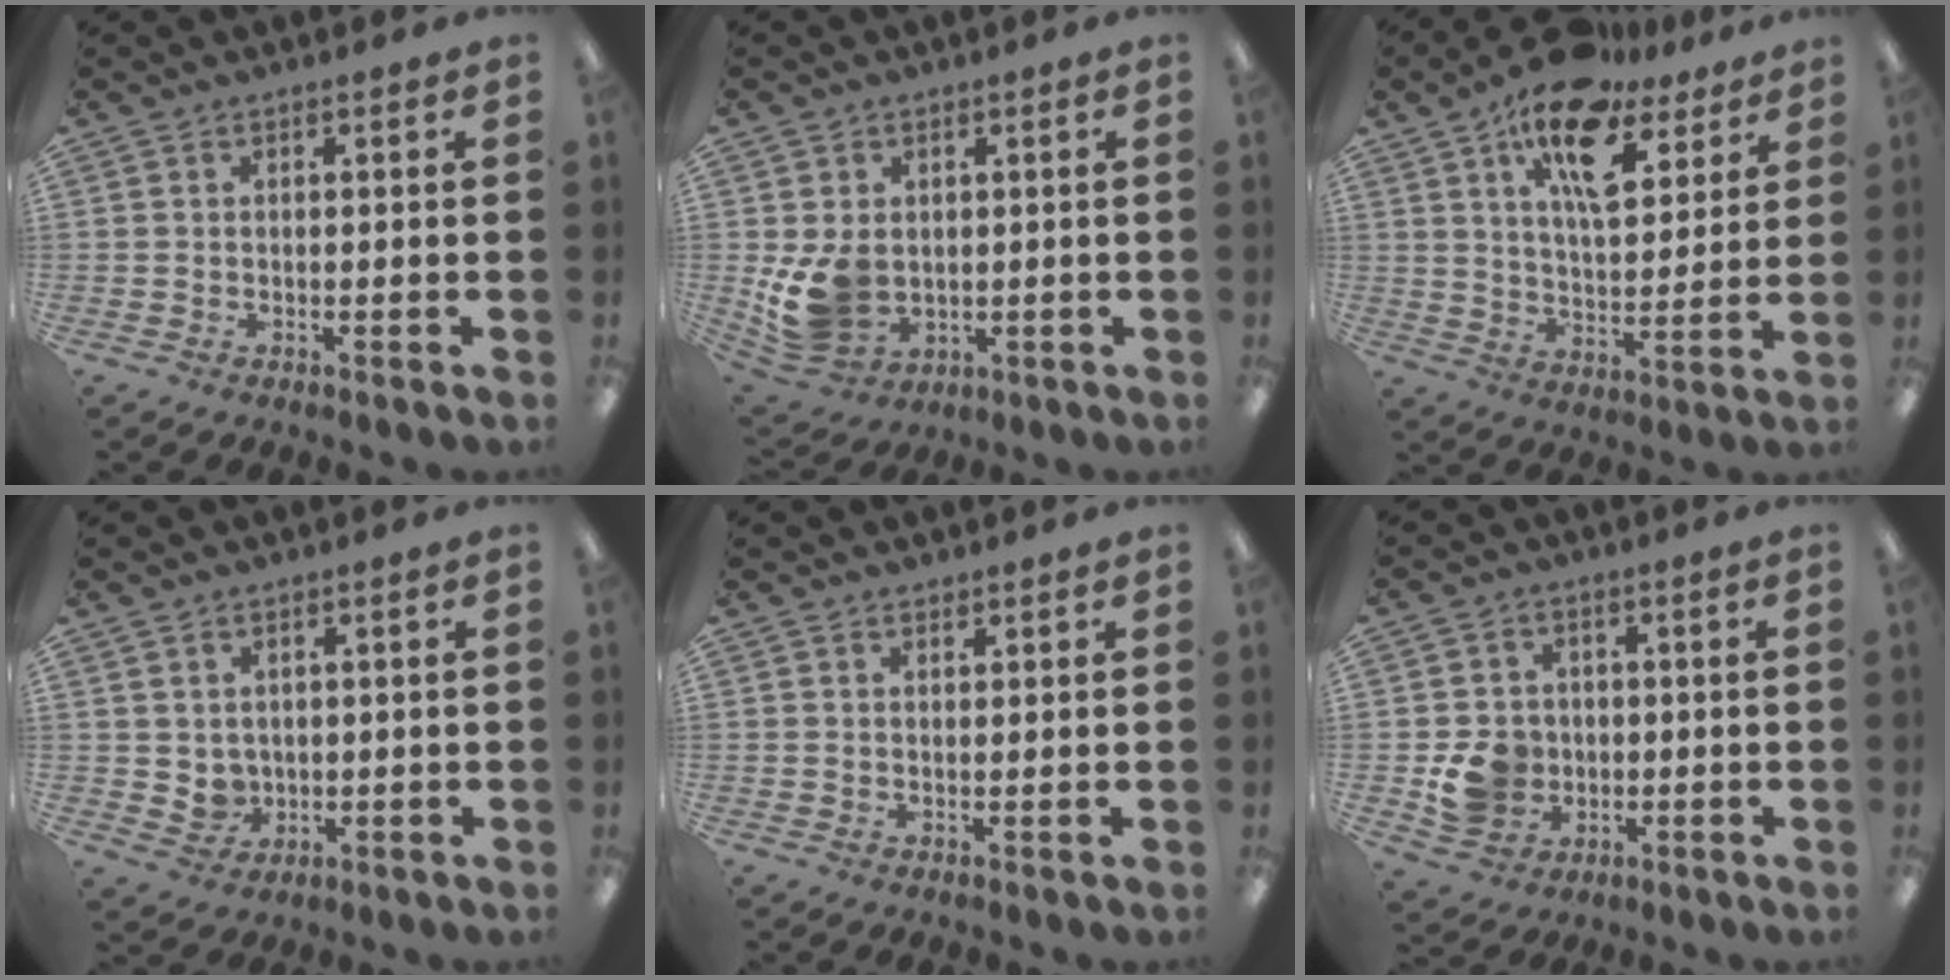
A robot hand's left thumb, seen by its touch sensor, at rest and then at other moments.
{"total": 10.1, "force": [0.4, 8.1, 6.1], "torque": [-0.140, -0.002, 0.012]}
{"total": 15.9, "force": [10.8, 7.0, 9.2], "torque": [-0.154, -0.048, 0.187]}
{"total": 3.7, "force": [2.0, 3.1, 0.5], "torque": [-0.010, -0.009, 0.038]}
{"total": 1.1, "force": [1.0, 0.3, 0.1], "torque": [0.005, -0.004, 0.018]}
{"total": 8.3, "force": [-1.0, 7.6, 3.3], "torque": [-0.062, 0.012, -0.013]}